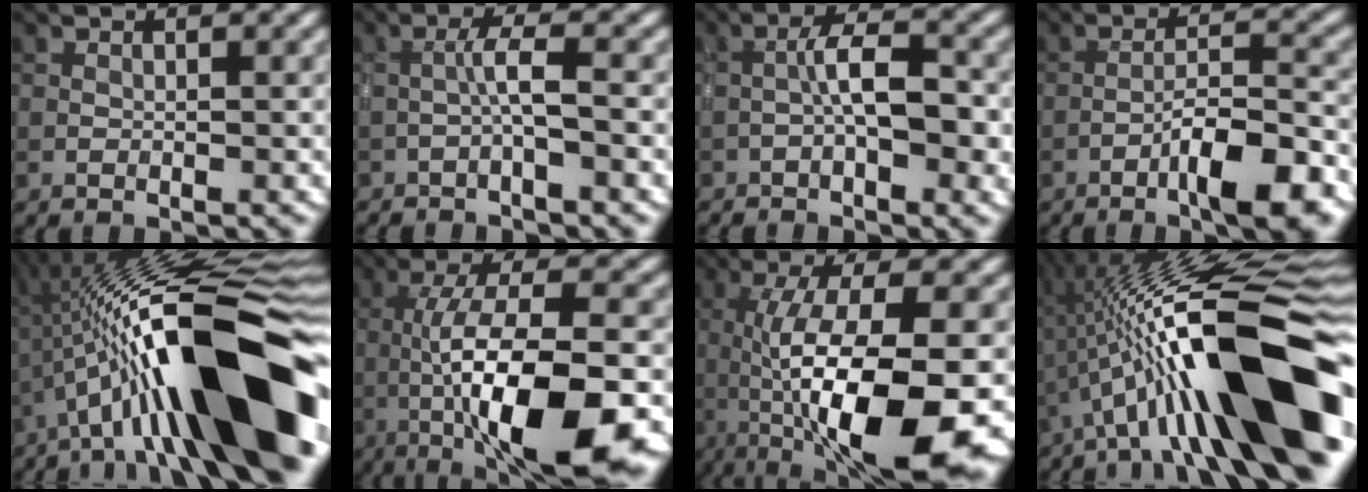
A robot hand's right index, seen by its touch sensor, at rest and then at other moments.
{"total": 2.1, "force": [-0.9, 0.0, 1.9], "torque": [-0.036, 0.010, -0.022]}
{"total": 4.6, "force": [-1.3, 1.7, 4.1], "torque": [-0.069, 0.011, -0.027]}
{"total": 7.8, "force": [-4.3, 1.5, 6.4], "torque": [-0.100, 0.016, -0.068]}
{"total": 18.3, "force": [-2.9, 5.4, 17.3], "torque": [-0.253, 0.039, -0.055]}
{"total": 12.8, "force": [-3.0, 3.7, 11.9], "torque": [-0.196, -0.004, -0.055]}
{"total": 14.5, "force": [-2.8, 4.7, 13.5], "torque": [-0.212, -0.018, -0.045]}
{"total": 18.5, "force": [-2.7, 4.7, 17.7], "torque": [-0.269, 0.036, -0.052]}